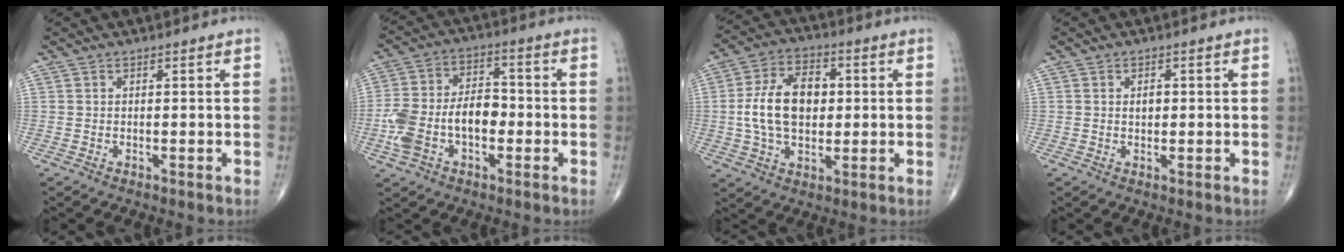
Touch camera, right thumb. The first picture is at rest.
{"total": 12.9, "force": [-2.9, 7.8, 9.9], "torque": [-0.194, 0.040, -0.056]}
{"total": 13.5, "force": [0.6, 8.5, 10.4], "torque": [-0.177, 0.015, 0.009]}
{"total": 1.6, "force": [0.2, 1.1, 1.2], "torque": [-0.014, 0.001, 0.003]}